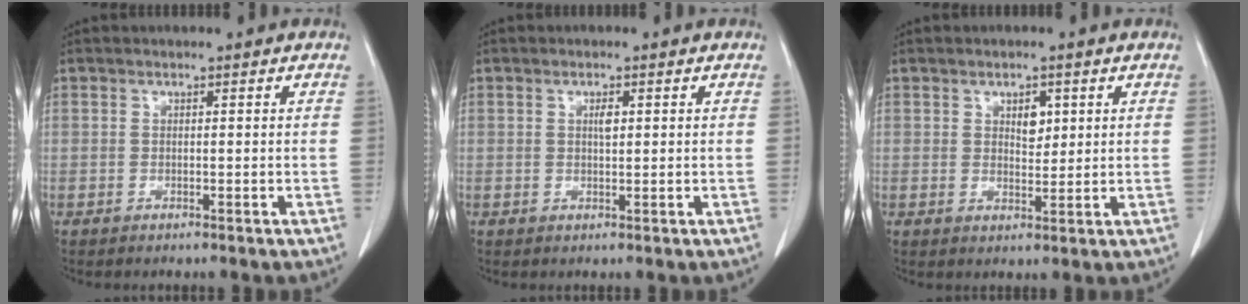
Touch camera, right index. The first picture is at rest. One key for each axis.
{"total": 1.4, "fx": 0.4, "fy": 0.5, "fz": 1.2, "tx": -0.023, "ty": 0.000, "tz": 0.007}
{"total": 2.9, "fx": 1.2, "fy": 1.6, "fz": 2.1, "tx": -0.030, "ty": -0.003, "tz": 0.019}